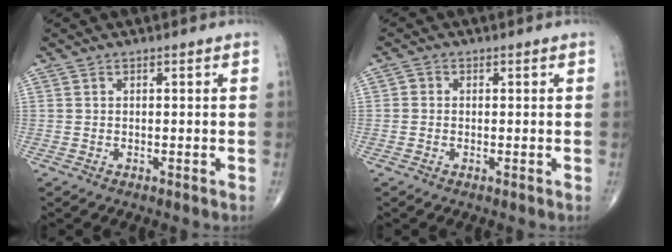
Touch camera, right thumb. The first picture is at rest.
{"total": 1.2, "force": [-0.1, 1.1, 0.5], "torque": [-0.002, 0.003, -0.006]}